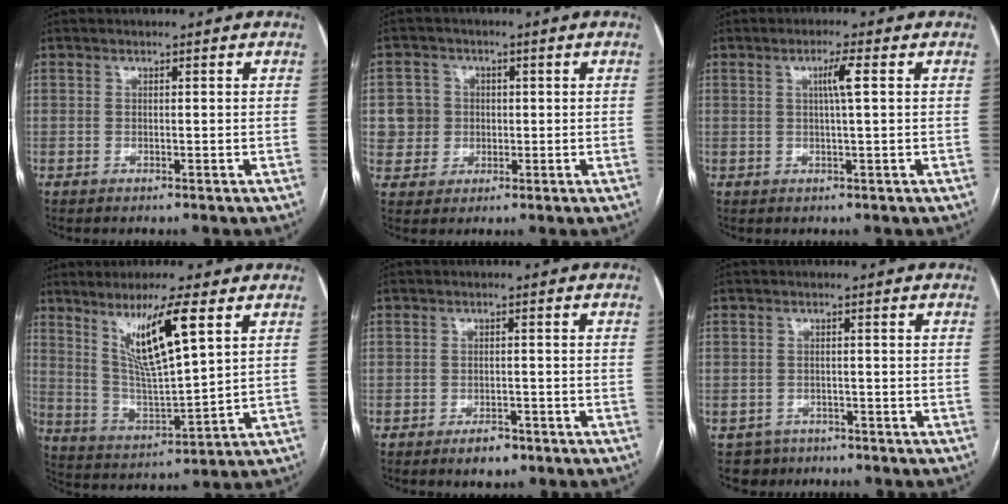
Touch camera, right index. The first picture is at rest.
{"total": 5.4, "force": [0.4, 5.4, 0.4], "torque": [-0.004, 0.019, 0.014]}
{"total": 3.2, "force": [0.7, -0.4, 3.1], "torque": [-0.055, 0.002, 0.011]}
{"total": 11.7, "force": [5.9, 0.7, 10.1], "torque": [-0.185, -0.010, 0.116]}
{"total": 3.3, "force": [-2.2, 1.6, 1.7], "torque": [-0.025, 0.001, -0.027]}
{"total": 3.6, "force": [-2.3, 2.8, -0.5], "torque": [0.012, 0.008, -0.037]}